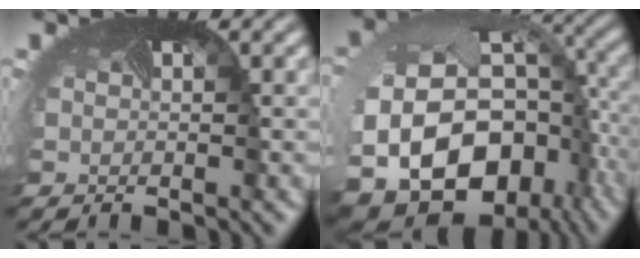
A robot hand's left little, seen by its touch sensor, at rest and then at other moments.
{"total": 18.5, "force": [-5.7, 13.0, 11.9], "torque": [-0.247, -0.058, -0.058]}